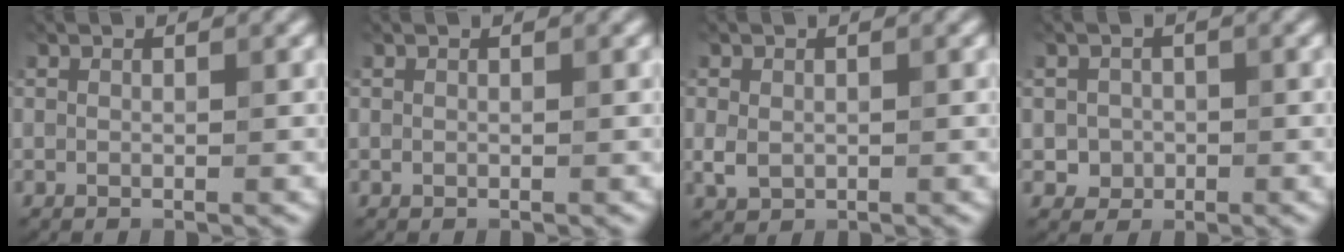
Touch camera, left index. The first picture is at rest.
{"total": 0.0}
{"total": 1.8, "force": [-0.1, 1.5, 1.0], "torque": [-0.021, -0.004, -0.002]}
{"total": 1.7, "force": [-0.3, 1.7, 0.4], "torque": [0.006, -0.005, -0.004]}